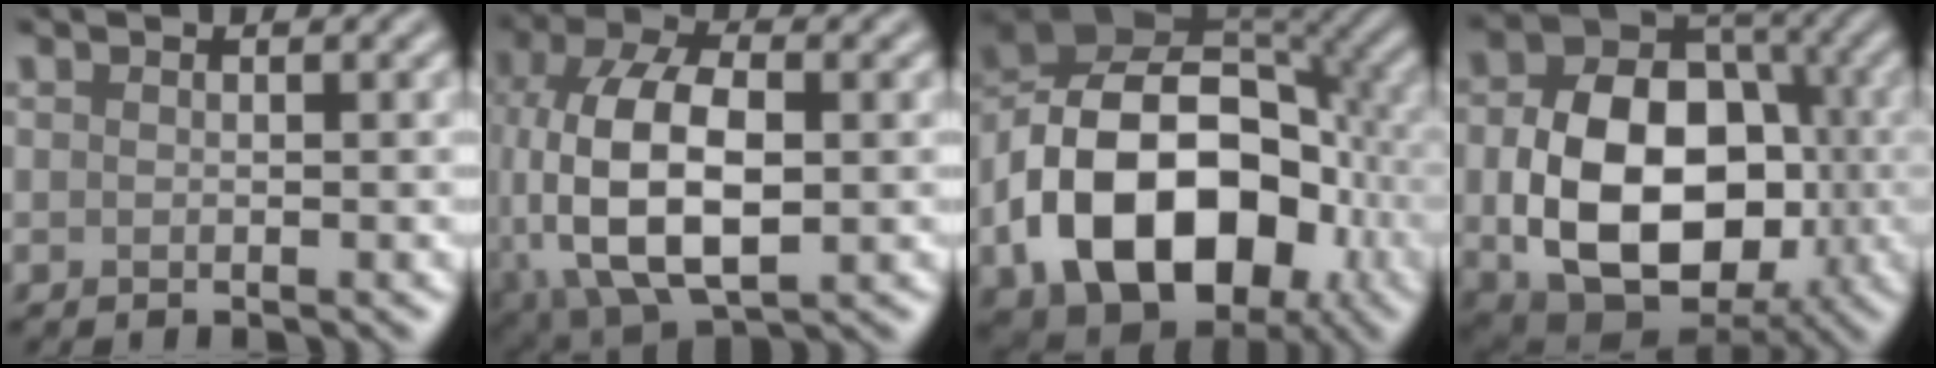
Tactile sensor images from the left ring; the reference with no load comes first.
{"total": 11.6, "force": [-0.7, 6.2, 9.8], "torque": [-0.205, -0.004, -0.008]}
{"total": 15.3, "force": [-4.5, 10.3, 10.3], "torque": [-0.176, -0.010, -0.085]}
{"total": 12.8, "force": [-1.8, 9.2, 8.7], "torque": [-0.143, -0.014, -0.031]}